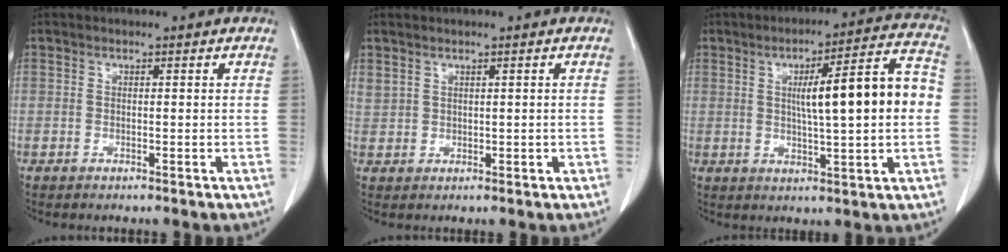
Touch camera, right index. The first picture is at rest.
{"total": 1.7, "force": [1.1, 1.1, 0.8], "torque": [-0.025, 0.012, 0.035]}
{"total": 13.3, "force": [0.9, 1.1, 13.2], "torque": [-0.189, 0.026, 0.013]}